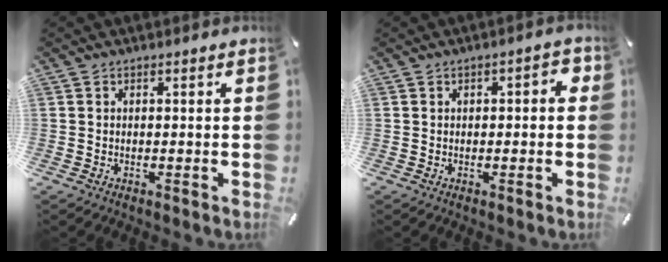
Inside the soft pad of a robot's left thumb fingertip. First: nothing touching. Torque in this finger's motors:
{"motor_torque": [0.04, -0.05, 0.15, 0.13, -0.02]}